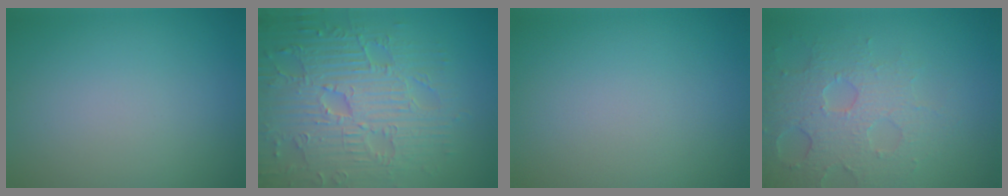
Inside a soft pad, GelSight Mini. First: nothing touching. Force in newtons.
{"total": 8.7, "press": 6.4, "slide": 5.8}
{"total": 0.0}
{"total": 4.0, "press": 4.0, "slide": 0.5}